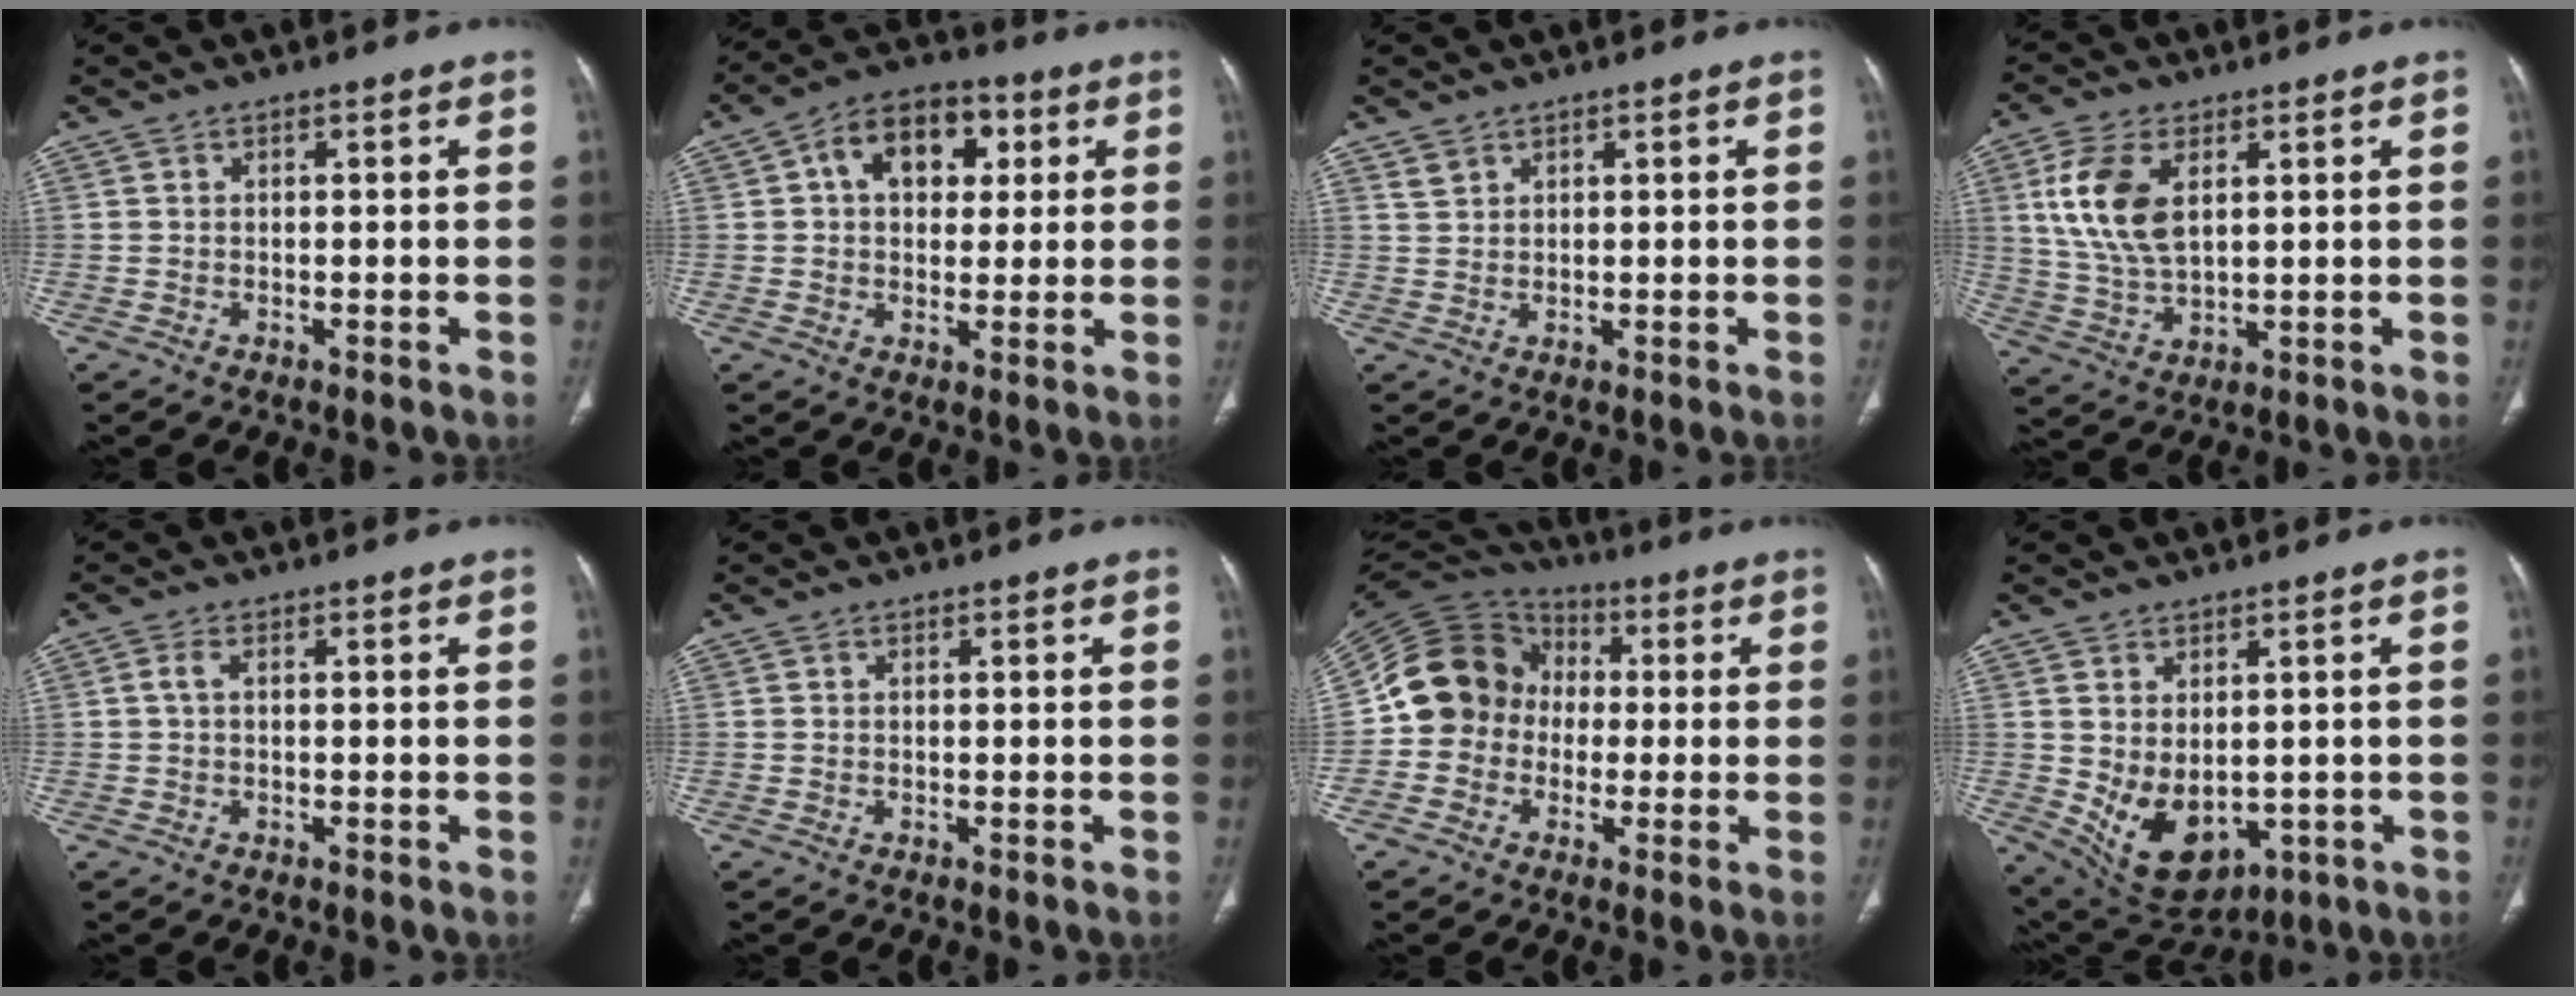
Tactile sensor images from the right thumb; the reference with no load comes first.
{"total": 12.0, "force": [3.3, 8.4, 7.9], "torque": [-0.084, 0.013, 0.044]}
{"total": 1.5, "force": [1.3, 0.8, 0.3], "torque": [0.001, -0.004, 0.027]}
{"total": 11.8, "force": [3.6, 6.5, 9.2], "torque": [-0.186, -0.009, 0.074]}
{"total": 1.4, "force": [0.1, 0.7, 1.2], "torque": [-0.028, 0.003, 0.000]}
{"total": 0.0}
{"total": 13.8, "force": [-0.8, 12.4, 6.0], "torque": [-0.102, 0.033, -0.027]}
{"total": 10.9, "force": [-1.0, 6.8, 8.4], "torque": [-0.130, -0.008, 0.018]}